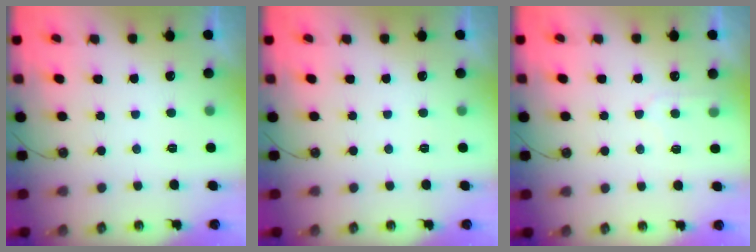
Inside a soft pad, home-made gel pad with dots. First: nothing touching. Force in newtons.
{"total": 0.0}
{"total": 5.8, "press": 5.8, "slide": 0.6}